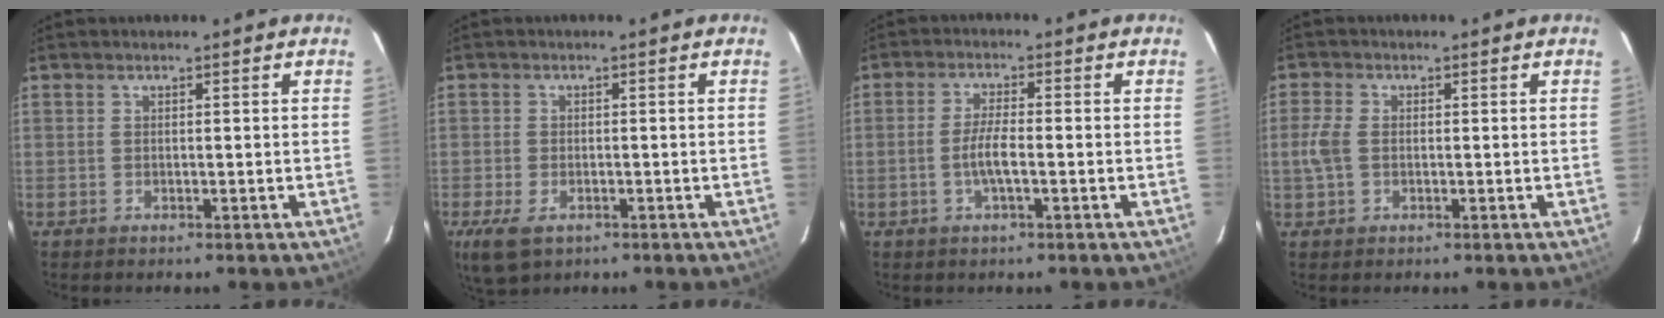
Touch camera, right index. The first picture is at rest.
{"total": 6.0, "force": [-3.1, 3.4, 3.8], "torque": [-0.089, -0.019, -0.056]}
{"total": 4.4, "force": [-1.3, 0.8, 4.1], "torque": [-0.081, 0.000, -0.025]}
{"total": 3.6, "force": [-0.4, 2.5, 2.6], "torque": [-0.065, 0.004, -0.008]}